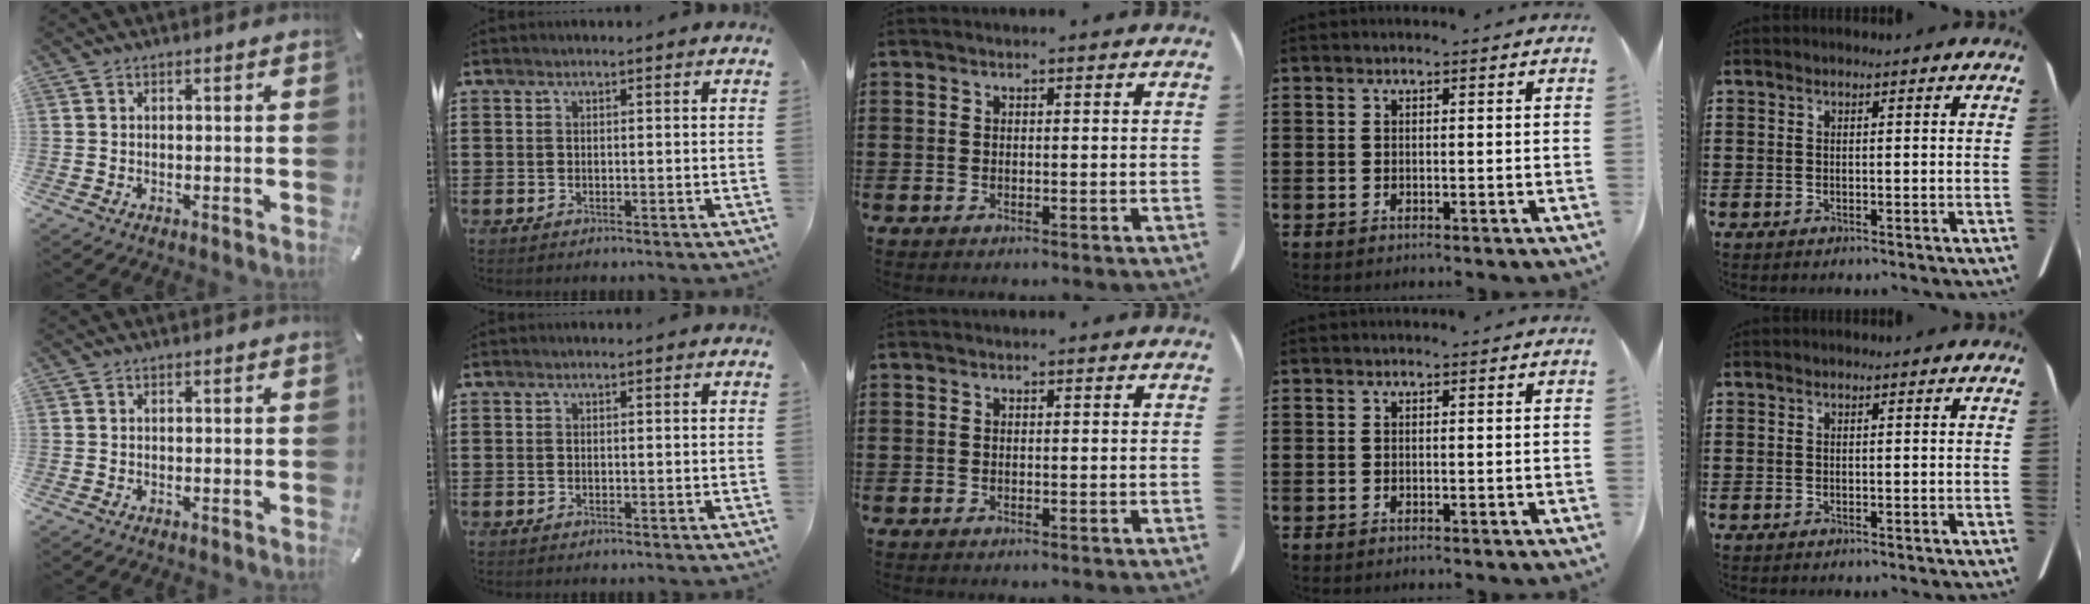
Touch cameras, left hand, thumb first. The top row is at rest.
{}